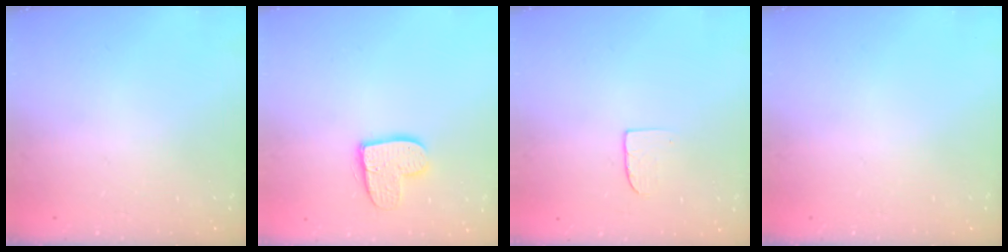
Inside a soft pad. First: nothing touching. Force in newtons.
{"total": 11.6, "press": 11.6, "slide": 1.0}
{"total": 4.7, "press": 4.7, "slide": 0.4}
{"total": 0.0}